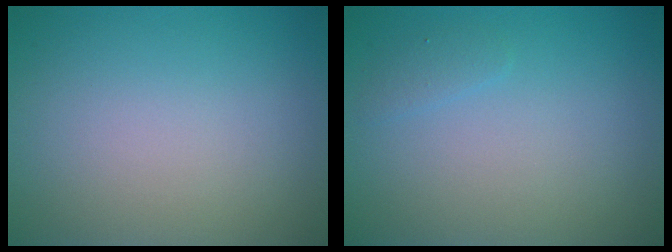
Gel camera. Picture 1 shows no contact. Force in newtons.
{"total": 0.8, "press": 0.8, "slide": 0.1}